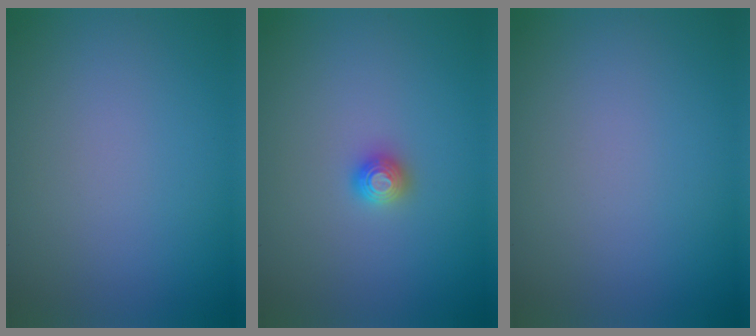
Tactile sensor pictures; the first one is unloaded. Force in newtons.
{"total": 1.1, "press": 1.1, "slide": 0.0}
{"total": 0.0}